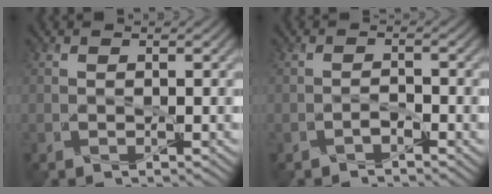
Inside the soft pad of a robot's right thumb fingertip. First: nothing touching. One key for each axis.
{"total": 1.3, "fx": -1.0, "fy": -0.7, "fz": 0.4, "tx": -0.003, "ty": 0.003, "tz": -0.014}